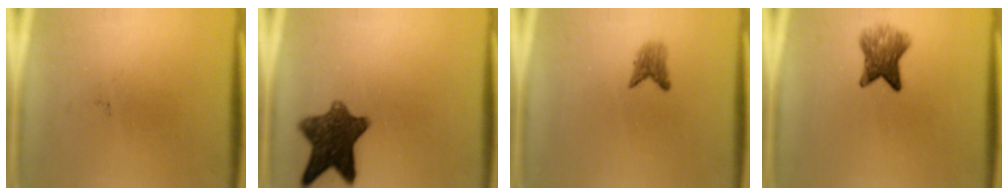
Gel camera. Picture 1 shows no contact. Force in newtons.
{"total": 10.3}
{"total": 1.8}
{"total": 5.0}